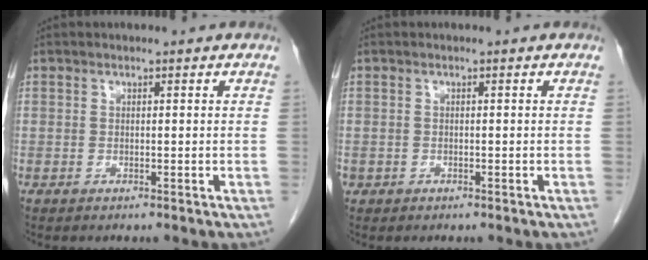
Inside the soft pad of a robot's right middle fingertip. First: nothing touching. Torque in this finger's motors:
{"motor_torque": [1.54, -0.60, 0.59, 0.08]}